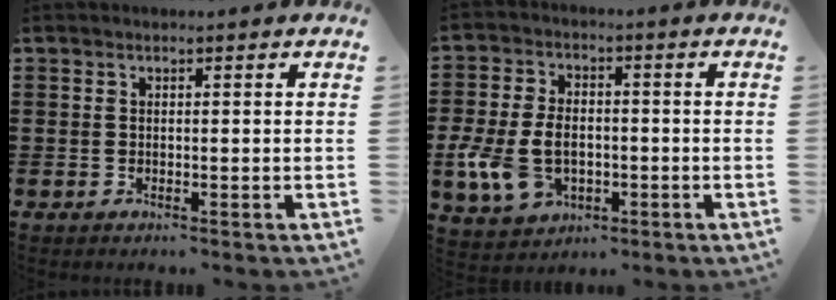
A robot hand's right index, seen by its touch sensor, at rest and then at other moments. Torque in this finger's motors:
{"motor_torque": [1.35, 0.79, 0.64, 0.21]}